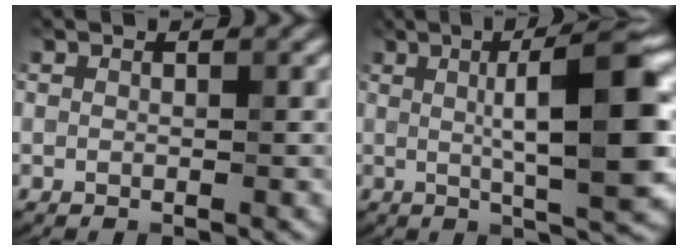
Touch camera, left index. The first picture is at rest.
{"total": 9.9, "force": [1.0, 1.7, 9.7], "torque": [-0.132, 0.013, 0.016]}